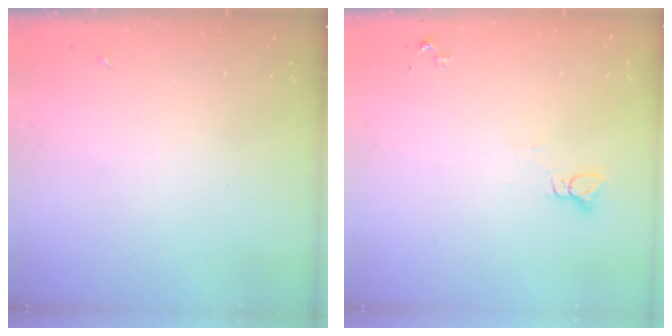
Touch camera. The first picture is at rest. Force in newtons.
{"total": 2.2, "press": 2.2, "slide": 0.1}